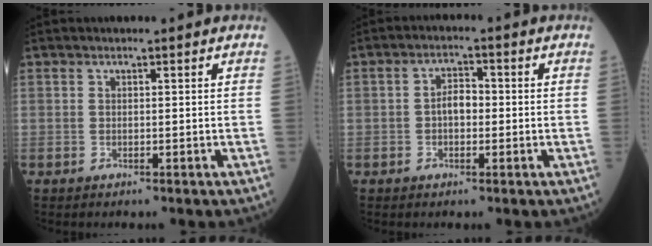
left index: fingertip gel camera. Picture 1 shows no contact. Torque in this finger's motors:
{"motor_torque": [0.14, -0.06, 0.10, 0.05]}